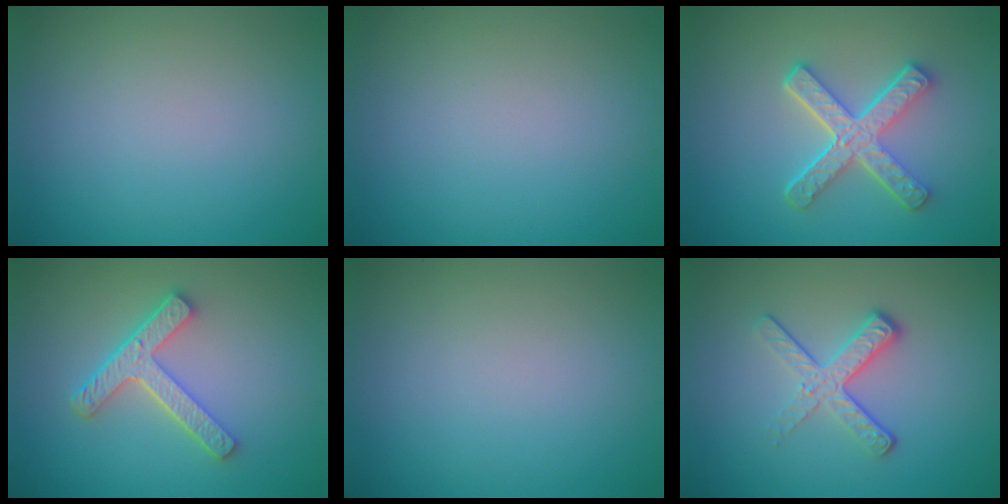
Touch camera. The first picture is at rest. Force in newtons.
{"total": 0.0}
{"total": 5.1, "press": 3.9, "slide": 3.3}
{"total": 4.4, "press": 3.3, "slide": 2.9}
{"total": 0.0}
{"total": 3.5, "press": 2.4, "slide": 2.6}